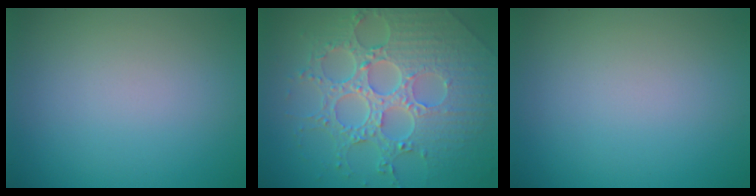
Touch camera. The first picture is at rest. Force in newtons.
{"total": 8.3, "press": 6.0, "slide": 5.6}
{"total": 0.0}